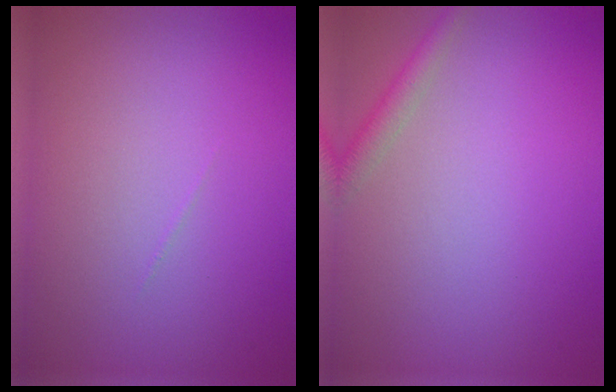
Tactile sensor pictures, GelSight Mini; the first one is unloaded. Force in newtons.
{"total": 1.8, "press": 1.8, "slide": 0.1}